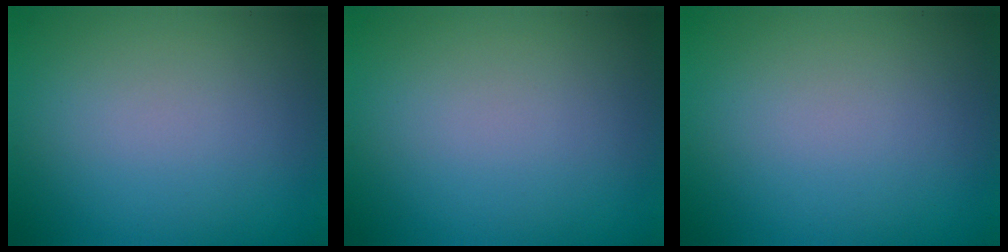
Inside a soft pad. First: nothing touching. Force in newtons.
{"total": 0.0}
{"total": 0.0}